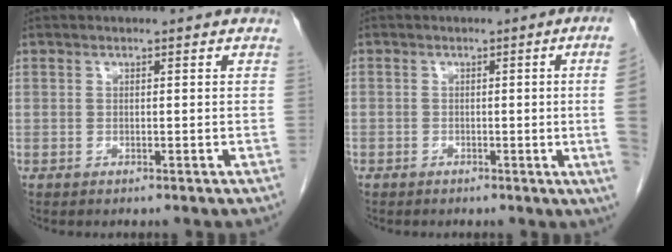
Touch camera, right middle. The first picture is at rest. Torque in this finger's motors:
{"motor_torque": [1.04, -1.10, -0.24, -0.21]}